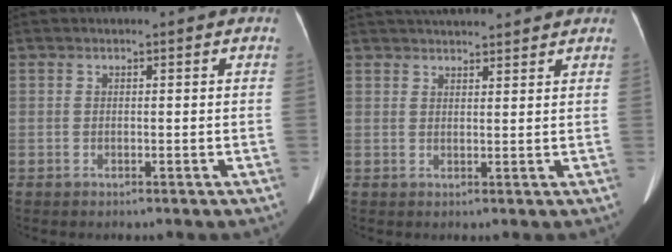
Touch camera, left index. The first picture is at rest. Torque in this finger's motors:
{"motor_torque": [0.54, -0.61, 0.09, 0.10]}